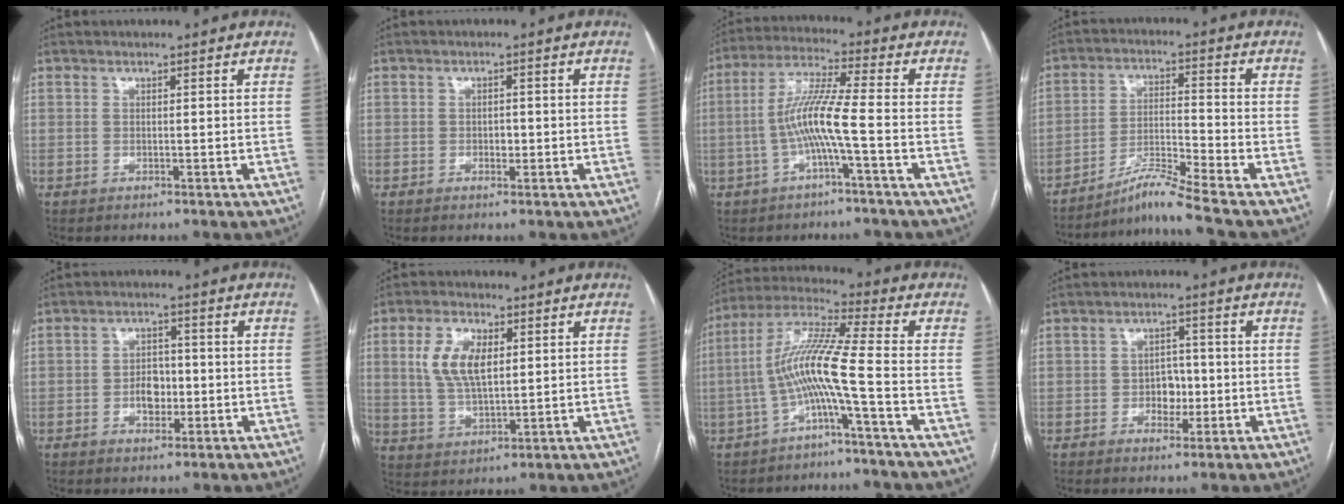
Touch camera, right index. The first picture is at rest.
{"total": 1.6, "force": [-0.3, 1.0, 1.1], "torque": [-0.017, 0.002, -0.004]}
{"total": 8.3, "force": [-2.1, -0.4, 8.0], "torque": [-0.164, 0.016, -0.042]}
{"total": 7.9, "force": [-6.7, -2.4, 3.4], "torque": [-0.070, -0.017, -0.120]}
{"total": 4.4, "force": [-1.0, 2.9, 3.2], "torque": [-0.052, 0.008, -0.013]}
{"total": 8.3, "force": [2.2, 3.8, 7.0], "torque": [-0.149, 0.010, 0.047]}
{"total": 9.8, "force": [-3.0, -0.9, 9.2], "torque": [-0.189, 0.022, -0.064]}
{"total": 4.0, "force": [-0.9, 2.8, 2.7], "torque": [-0.036, 0.010, -0.010]}